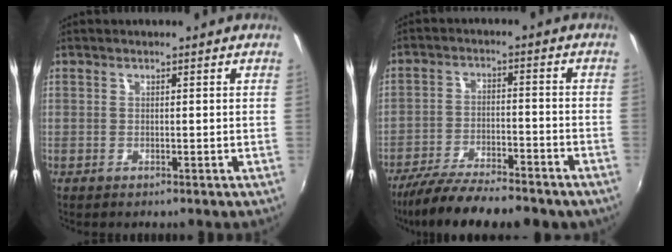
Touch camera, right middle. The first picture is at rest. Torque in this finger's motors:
{"motor_torque": [1.09, -1.05, 0.36, 0.19]}